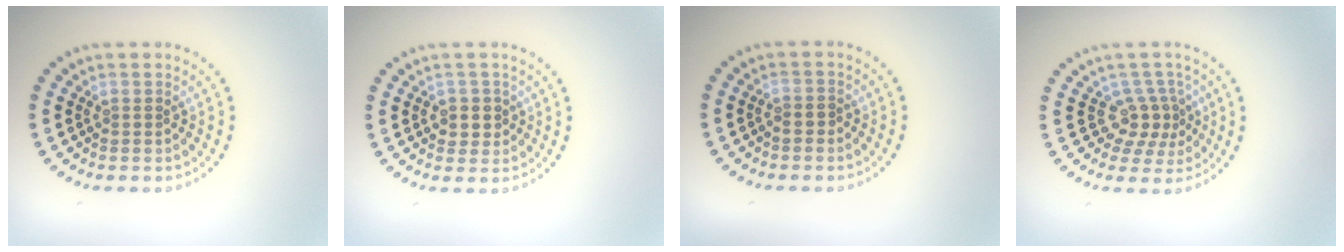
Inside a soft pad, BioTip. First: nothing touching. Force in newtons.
{"total": 2.1, "press": 1.9, "slide": 0.9}
{"total": 0.6, "press": 0.5, "slide": 0.4}
{"total": 2.9, "press": 2.1, "slide": 2.0}